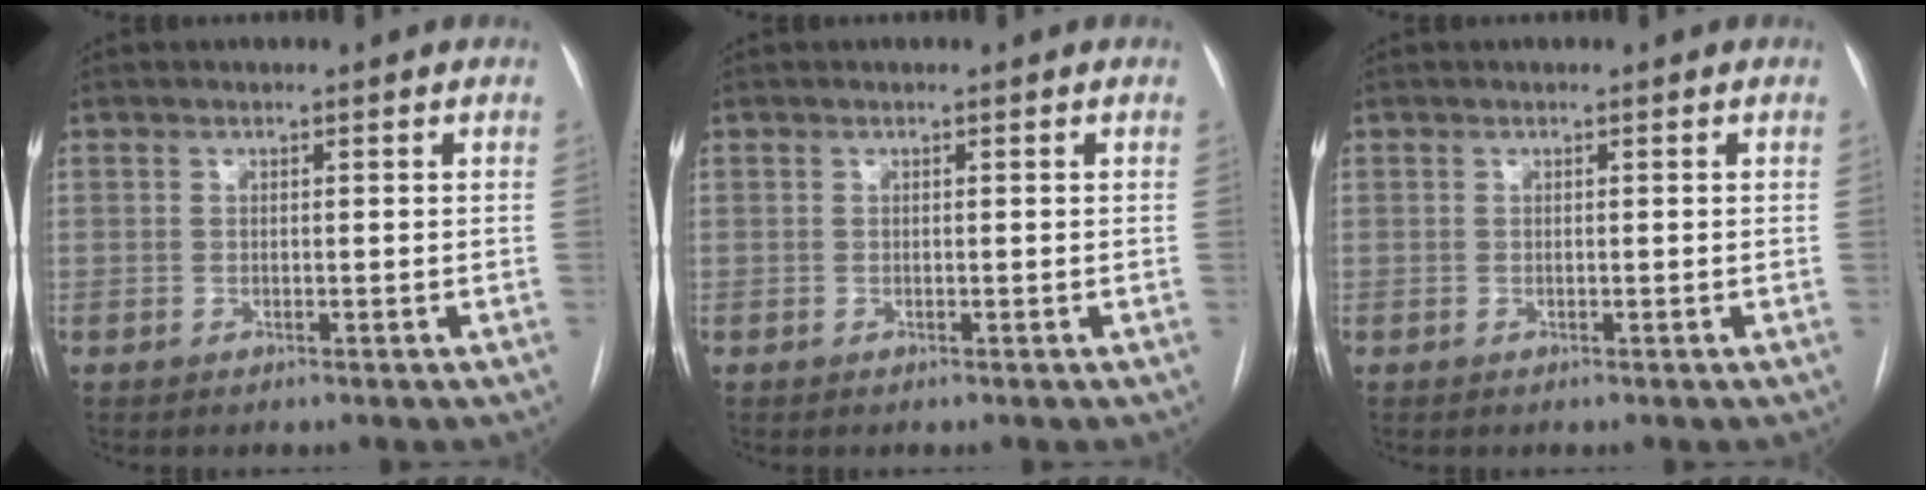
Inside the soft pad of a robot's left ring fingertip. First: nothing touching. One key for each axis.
{"total": 0.0}
{"total": 0.0}